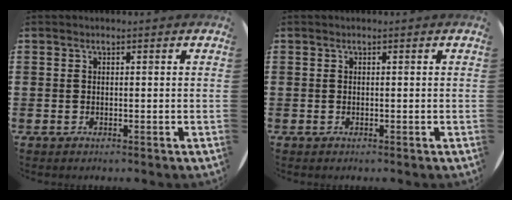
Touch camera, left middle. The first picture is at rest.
{"total": 0.0}